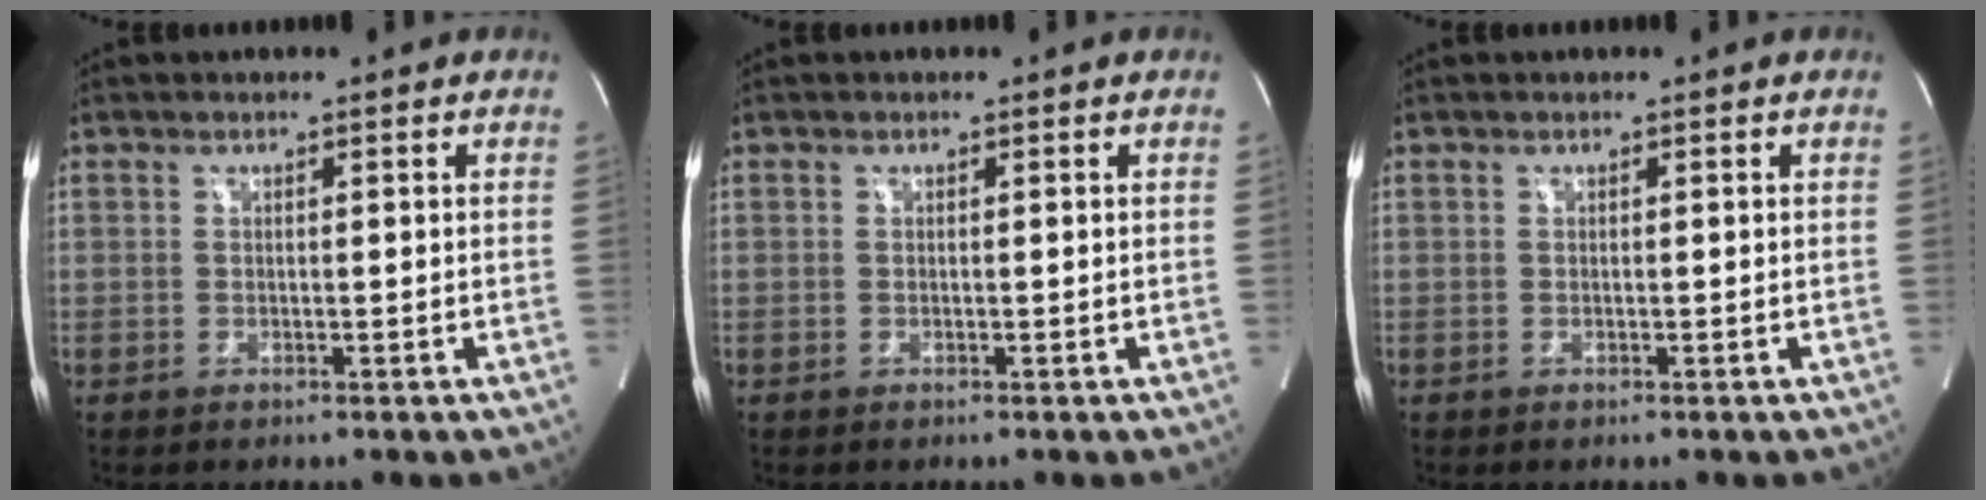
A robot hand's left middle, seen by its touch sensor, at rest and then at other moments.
{"total": 0.0}
{"total": 0.0}